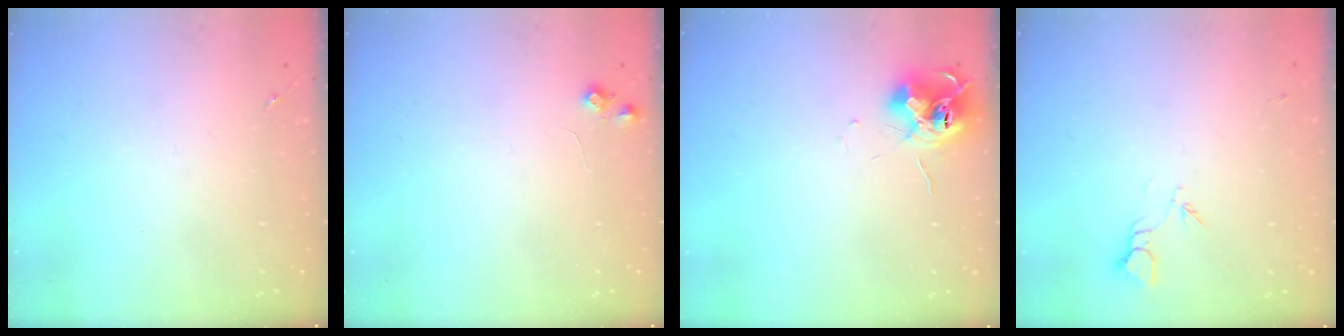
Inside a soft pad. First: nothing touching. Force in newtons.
{"total": 5.7, "press": 5.6, "slide": 0.9}
{"total": 12.3, "press": 12.3, "slide": 0.8}
{"total": 2.7, "press": 2.7, "slide": 0.3}